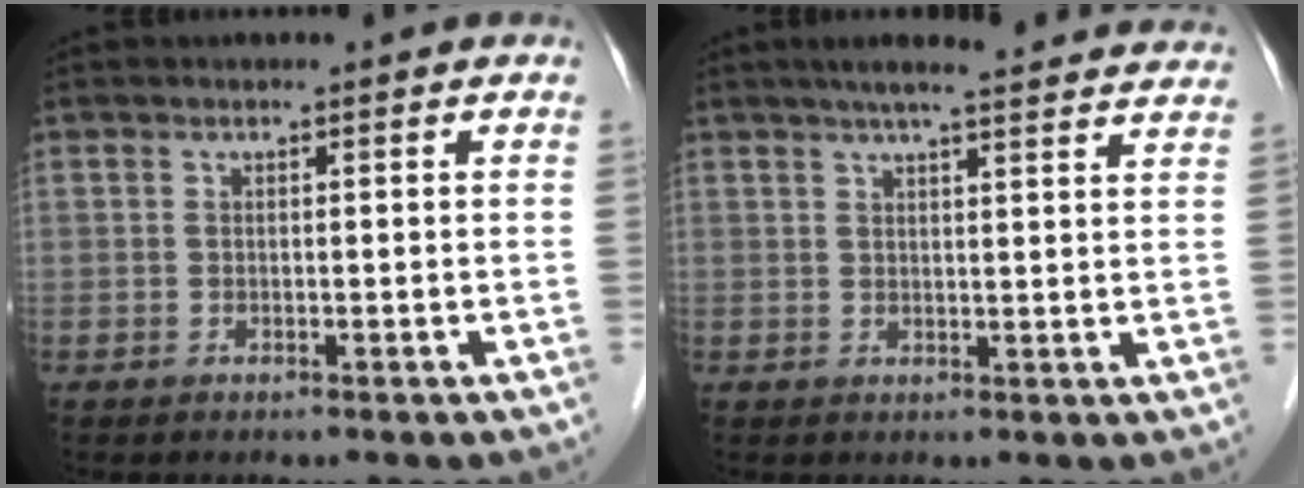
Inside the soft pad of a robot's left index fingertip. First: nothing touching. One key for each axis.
{"total": 16.2, "fx": 14.6, "fy": 1.2, "fz": 7.0, "tx": -0.096, "ty": 0.026, "tz": 0.175}